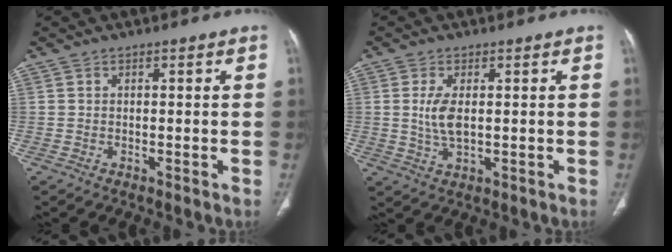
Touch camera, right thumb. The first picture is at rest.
{"total": 4.9, "force": [0.5, 2.1, 4.4], "torque": [-0.097, -0.008, 0.015]}